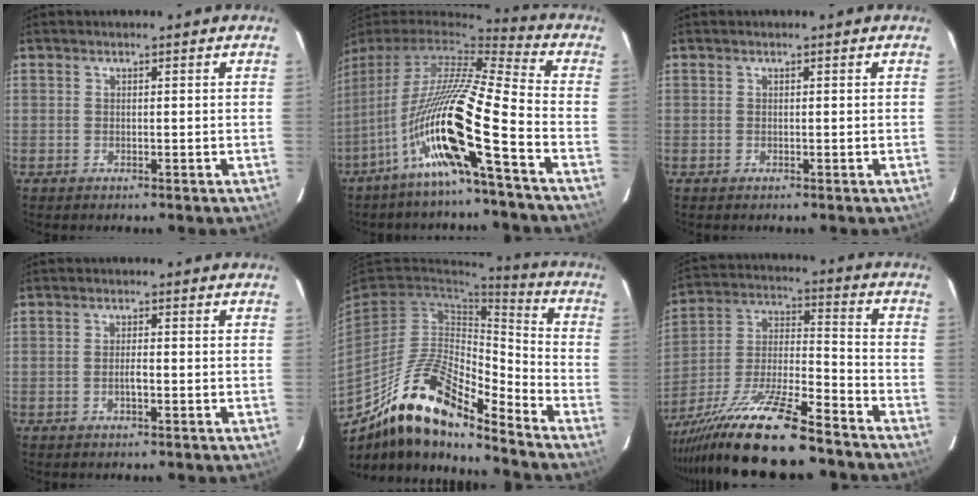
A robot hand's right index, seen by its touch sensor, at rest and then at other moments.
{"total": 20.0, "force": [-9.3, -0.8, 17.6], "torque": [-0.365, -0.034, -0.189]}
{"total": 0.0}
{"total": 1.9, "force": [-0.6, 0.3, 1.8], "torque": [-0.034, 0.001, -0.011]}
{"total": 17.4, "force": [-13.2, 4.5, 10.4], "torque": [-0.187, 0.024, -0.237]}
{"total": 20.0, "force": [-15.7, 2.1, 12.2], "torque": [-0.248, -0.026, -0.285]}